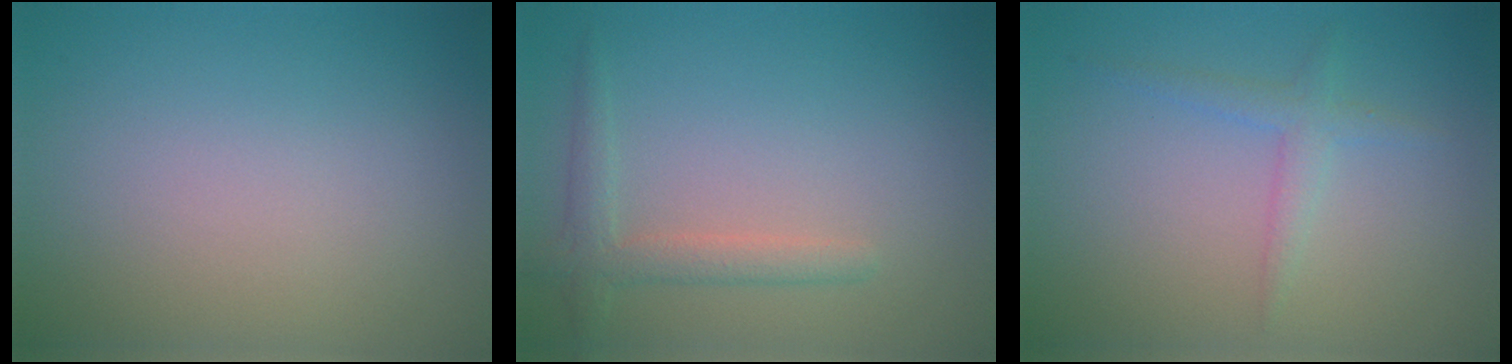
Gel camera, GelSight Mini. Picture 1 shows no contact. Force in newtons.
{"total": 2.3, "press": 2.3, "slide": 0.2}
{"total": 1.7, "press": 1.7, "slide": 0.1}